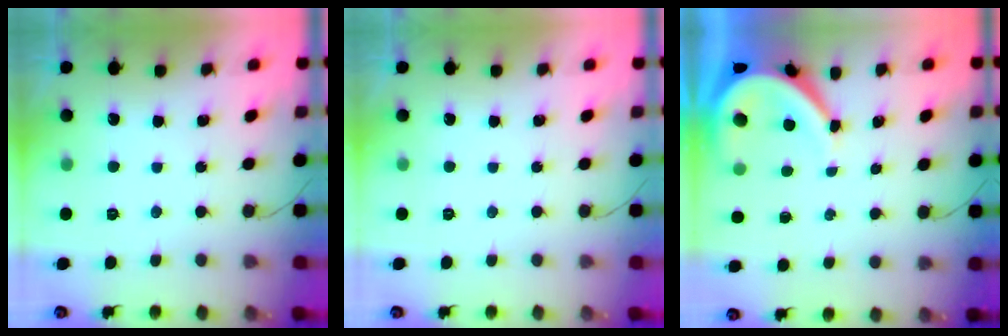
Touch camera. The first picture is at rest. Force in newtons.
{"total": 0.0}
{"total": 8.5, "press": 8.5, "slide": 0.9}